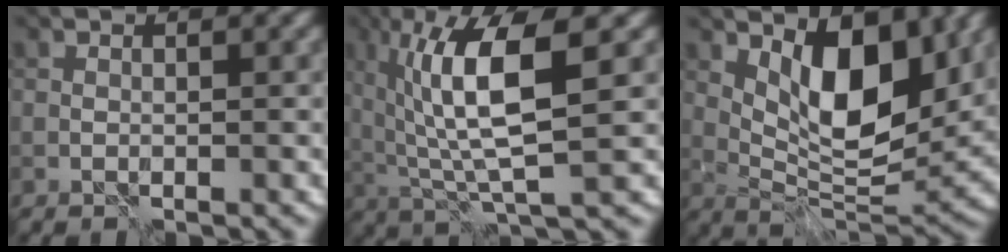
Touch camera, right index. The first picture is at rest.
{"total": 8.3, "force": [2.4, 2.2, 7.6], "torque": [-0.136, -0.005, 0.046]}
{"total": 8.9, "force": [3.4, 3.9, 7.3], "torque": [-0.115, -0.012, 0.059]}